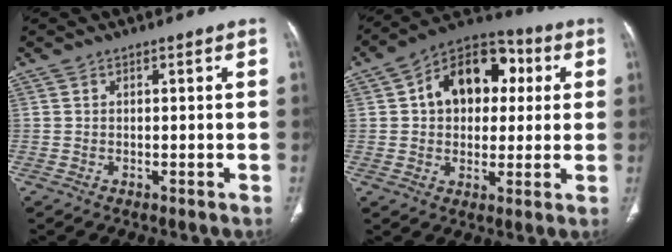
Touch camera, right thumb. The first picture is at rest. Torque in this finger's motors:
{"motor_torque": [-1.05, 1.26, -0.04, 0.16, 0.12]}